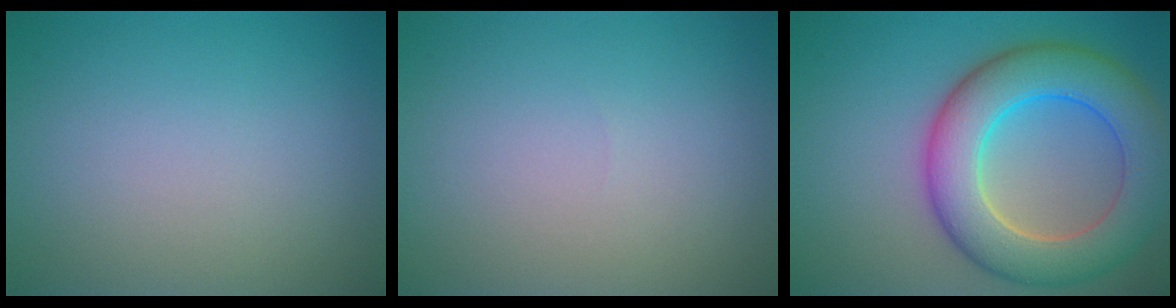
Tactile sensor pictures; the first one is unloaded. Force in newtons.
{"total": 0.0}
{"total": 9.3, "press": 9.3, "slide": 0.6}